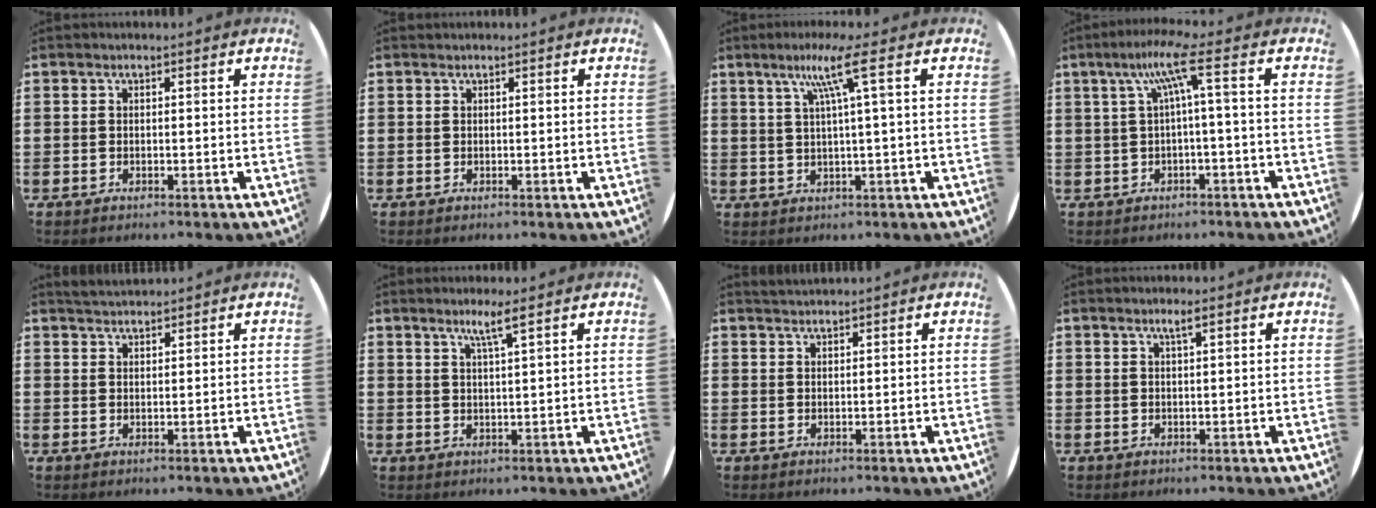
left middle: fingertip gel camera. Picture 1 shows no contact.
{"total": 0.0}
{"total": 6.3, "force": [2.6, -0.3, 5.7], "torque": [-0.109, 0.001, 0.035]}
{"total": 6.8, "force": [1.2, 0.2, 6.7], "torque": [-0.125, 0.007, 0.011]}
{"total": 2.3, "force": [2.3, 0.3, 0.1], "torque": [-0.005, -0.001, 0.043]}
{"total": 2.7, "force": [2.0, -0.3, 1.8], "torque": [-0.037, -0.001, 0.034]}
{"total": 1.2, "force": [1.2, 0.0, 0.0], "torque": [0.000, 0.002, 0.024]}
{"total": 1.5, "force": [1.0, 0.0, 1.1], "torque": [-0.021, 0.002, 0.017]}